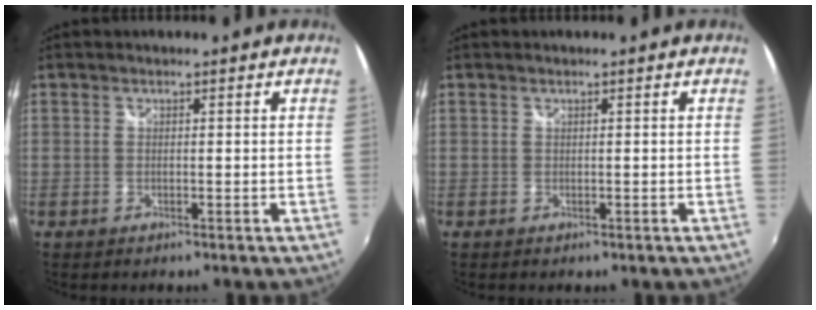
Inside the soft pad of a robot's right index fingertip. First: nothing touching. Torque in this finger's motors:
{"motor_torque": [0.04, 0.04, 0.04, 0.01]}